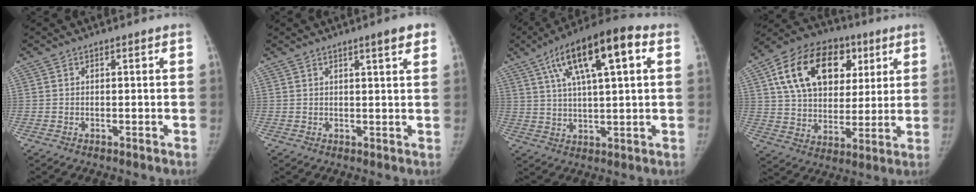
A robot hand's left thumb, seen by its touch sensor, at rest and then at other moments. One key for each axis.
{"total": 4.3, "fx": 2.5, "fy": 0.4, "fz": 3.5, "tx": -0.040, "ty": -0.010, "tz": 0.033}
{"total": 17.1, "fx": 6.7, "fy": 5.2, "fz": 14.9, "tx": -0.241, "ty": 0.011, "tz": 0.105}
{"total": 22.0, "fx": 8.1, "fy": 15.1, "fz": 13.9, "tx": -0.213, "ty": 0.003, "tz": 0.131}